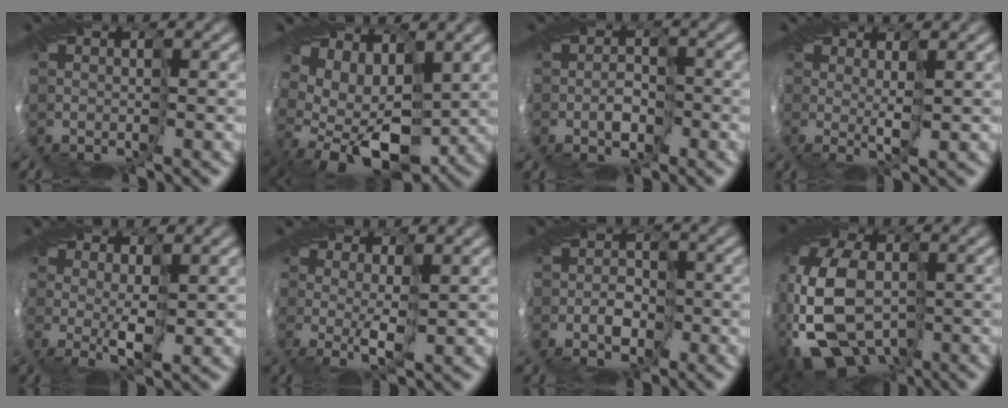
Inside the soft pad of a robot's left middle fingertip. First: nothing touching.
{"total": 8.6, "force": [0.4, 5.4, 6.7], "torque": [-0.139, -0.019, 0.013]}
{"total": 1.9, "force": [-1.3, 1.2, 0.7], "torque": [0.005, 0.000, -0.021]}
{"total": 1.8, "force": [1.2, -1.3, -0.2], "torque": [0.000, -0.003, 0.025]}
{"total": 1.5, "force": [1.1, -1.0, 0.5], "torque": [-0.013, -0.003, 0.021]}
{"total": 1.8, "force": [1.0, -1.4, 0.2], "torque": [-0.007, -0.005, 0.021]}
{"total": 1.9, "force": [-1.1, 1.5, 0.6], "torque": [0.011, 0.002, -0.021]}
{"total": 12.2, "force": [-4.4, 7.5, 8.6], "torque": [-0.194, -0.038, -0.065]}